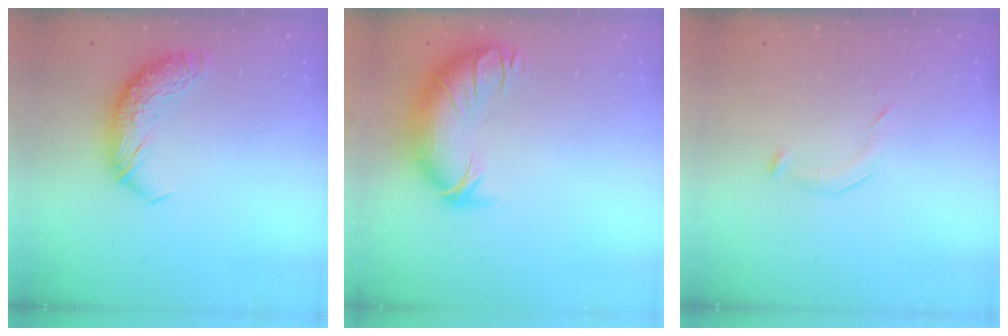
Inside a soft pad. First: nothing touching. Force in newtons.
{"total": 3.2, "press": 0.5, "slide": 3.2}
{"total": 5.8, "press": 5.8, "slide": 0.9}